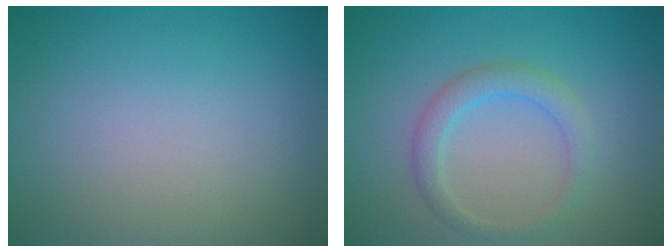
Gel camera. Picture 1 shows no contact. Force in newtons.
{"total": 2.5, "press": 2.5, "slide": 0.1}